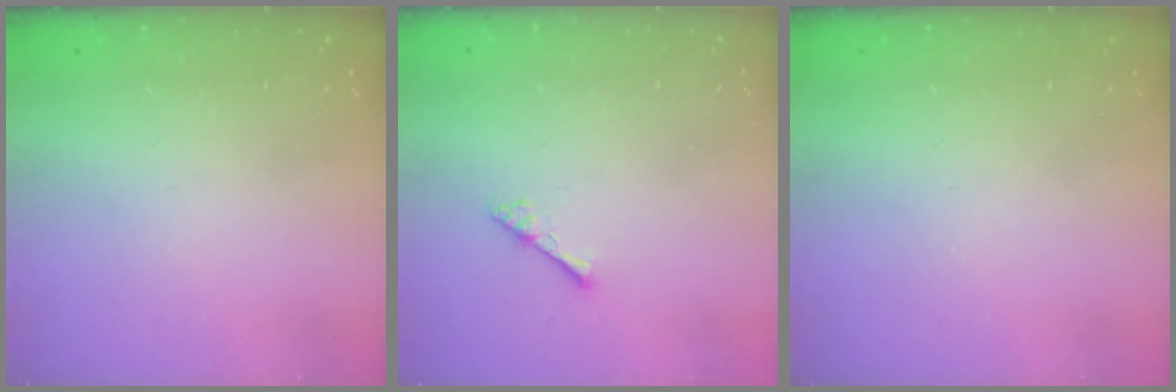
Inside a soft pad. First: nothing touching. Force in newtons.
{"total": 2.8, "press": 2.8, "slide": 0.4}
{"total": 0.0}